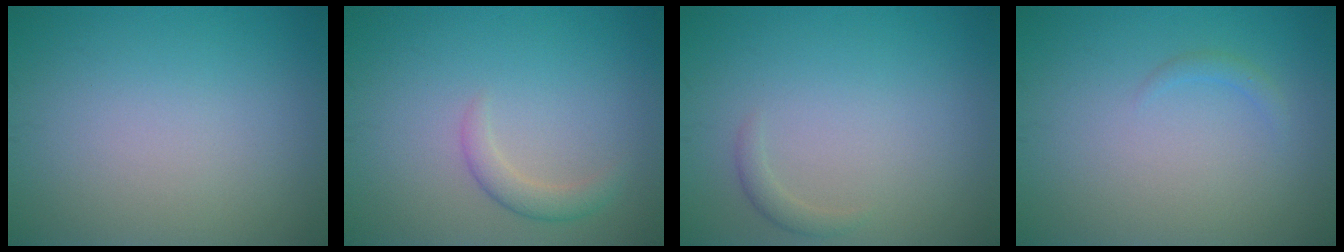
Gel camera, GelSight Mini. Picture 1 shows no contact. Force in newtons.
{"total": 1.8, "press": 1.8, "slide": 0.1}
{"total": 1.0, "press": 1.0, "slide": 0.0}
{"total": 0.8, "press": 0.8, "slide": 0.0}